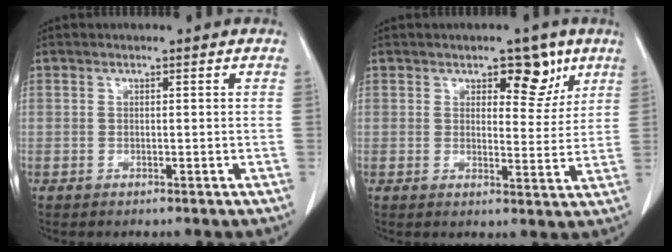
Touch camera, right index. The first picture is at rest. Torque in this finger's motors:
{"motor_torque": [0.19, 0.03, 0.21, 0.03]}